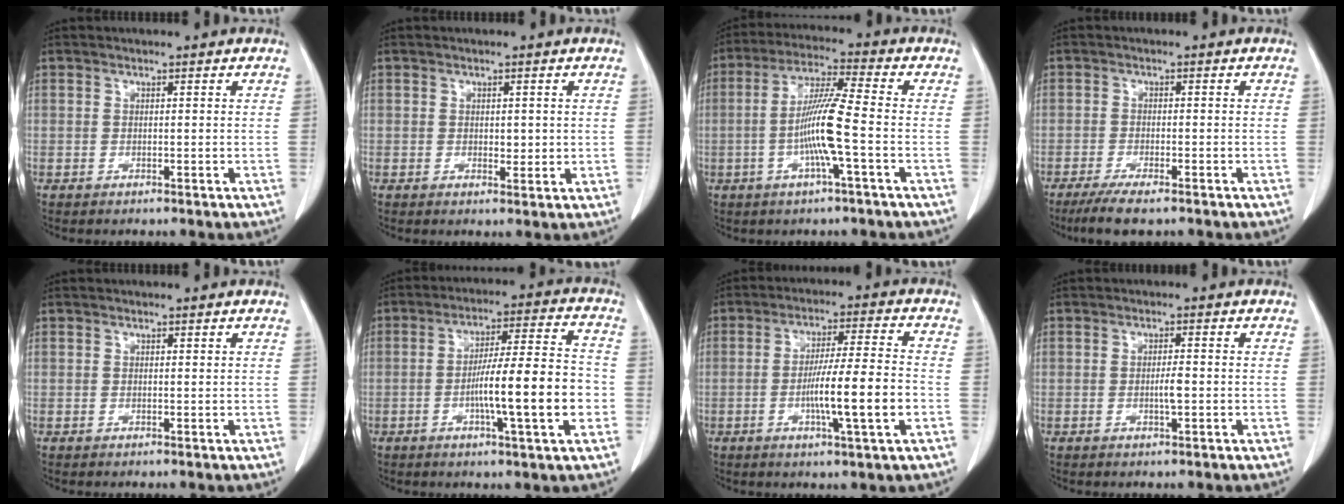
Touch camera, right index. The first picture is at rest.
{"total": 2.1, "force": [0.2, 1.2, 1.8], "torque": [-0.022, -0.003, 0.006]}
{"total": 9.5, "force": [-2.1, -0.4, 9.3], "torque": [-0.183, 0.001, -0.045]}
{"total": 6.1, "force": [-4.6, 1.0, 3.9], "torque": [-0.066, -0.014, -0.073]}
{"total": 0.0}
{"total": 13.6, "force": [-3.1, 0.8, 13.2], "torque": [-0.214, 0.008, -0.052]}
{"total": 10.5, "force": [-2.7, -0.1, 10.2], "torque": [-0.176, -0.002, -0.048]}
{"total": 2.1, "force": [-0.4, 0.2, 2.0], "torque": [-0.040, -0.001, -0.006]}